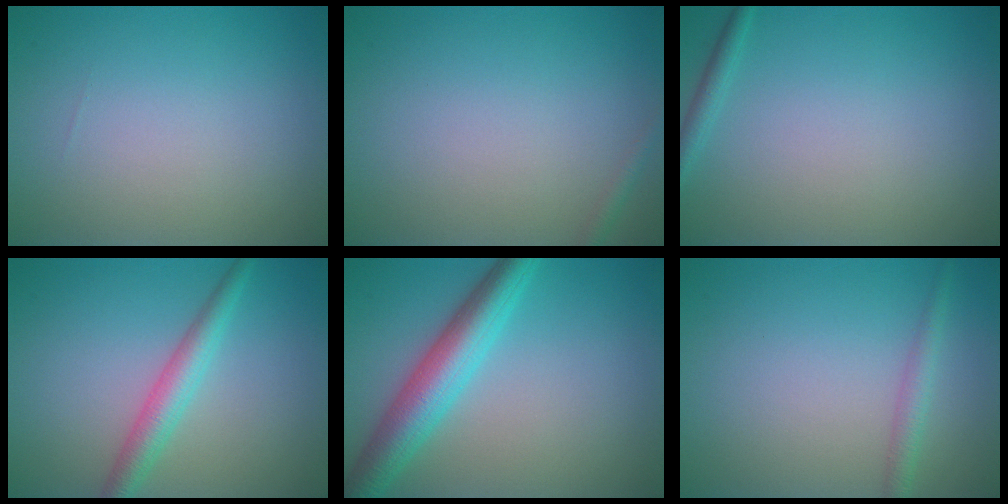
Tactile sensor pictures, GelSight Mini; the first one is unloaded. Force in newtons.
{"total": 0.8, "press": 0.8, "slide": 0.1}
{"total": 1.2, "press": 1.1, "slide": 0.1}
{"total": 3.1, "press": 3.1, "slide": 0.1}
{"total": 5.9, "press": 5.9, "slide": 0.2}
{"total": 1.7, "press": 1.7, "slide": 0.1}